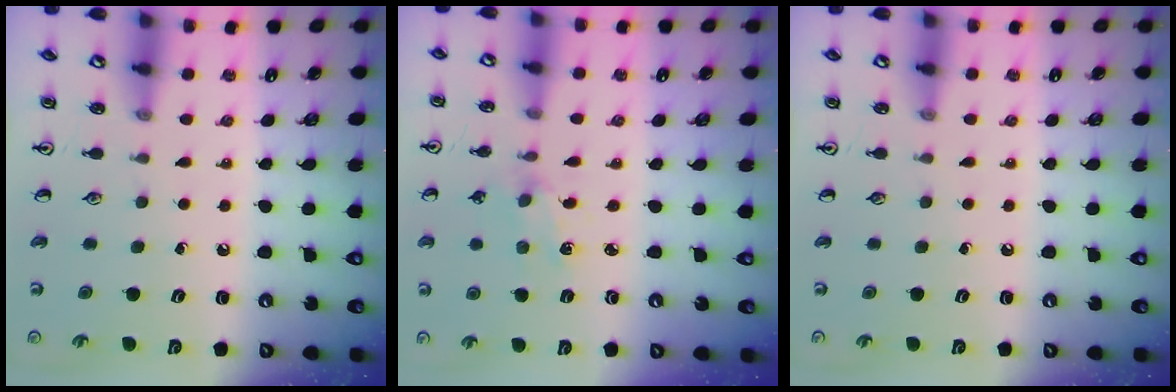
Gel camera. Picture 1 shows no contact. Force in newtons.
{"total": 1.5, "press": 1.4, "slide": 0.4}
{"total": 0.0}